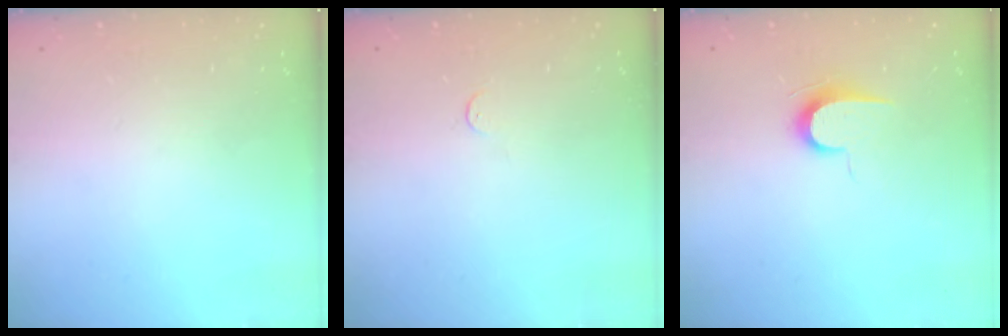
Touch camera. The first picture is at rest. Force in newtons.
{"total": 3.2, "press": 3.2, "slide": 0.2}
{"total": 6.4, "press": 6.3, "slide": 0.7}